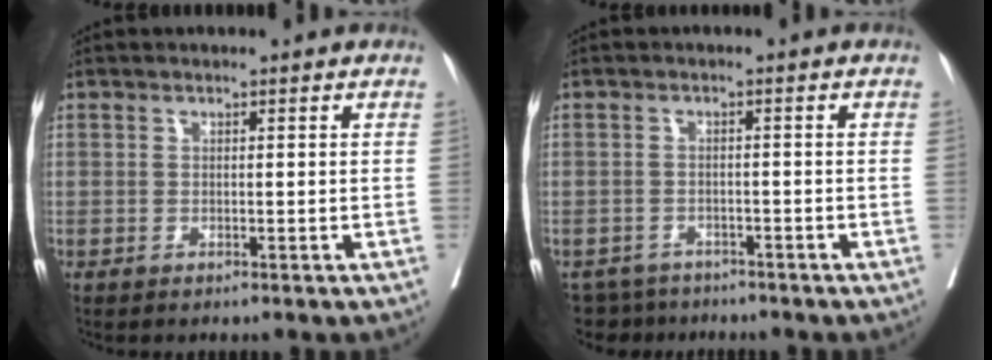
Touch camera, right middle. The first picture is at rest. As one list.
[{"total": 5.1, "force": [-4.6, 2.2, -0.3], "torque": [0.012, 0.001, -0.070]}]